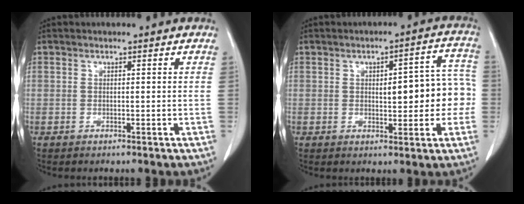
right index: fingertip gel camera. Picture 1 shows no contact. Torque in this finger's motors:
{"motor_torque": [0.28, 0.00, 0.45, 0.06]}